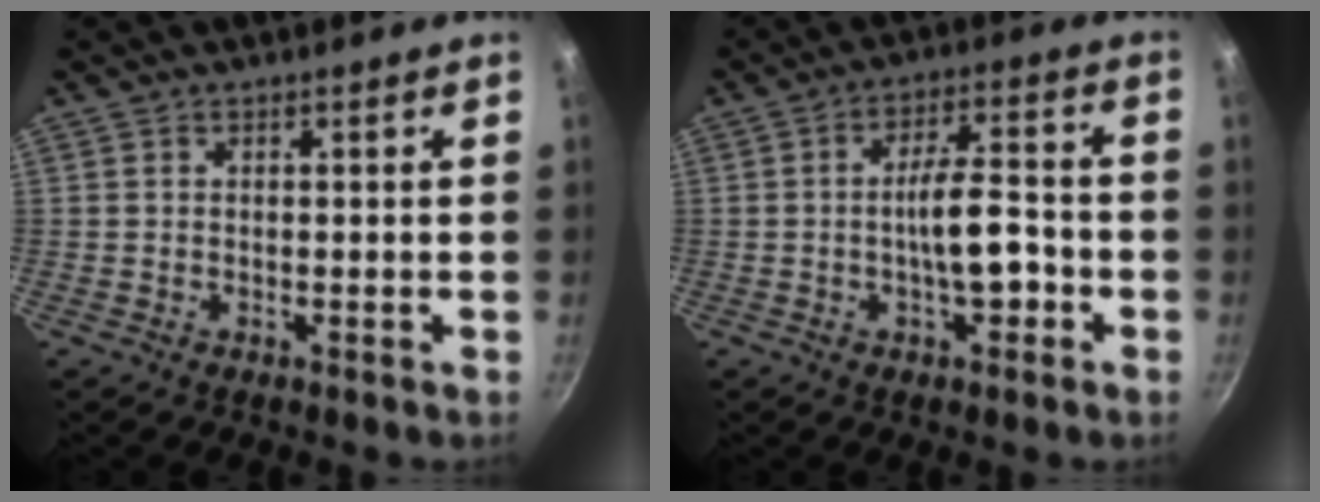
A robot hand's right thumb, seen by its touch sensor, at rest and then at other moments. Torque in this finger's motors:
{"motor_torque": [2.44, 2.57, 1.22, -0.57, 0.58]}